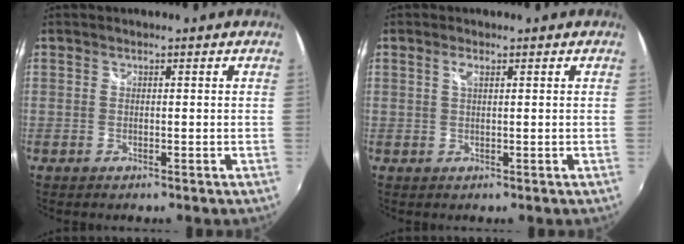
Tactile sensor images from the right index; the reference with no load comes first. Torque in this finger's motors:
{"motor_torque": [0.09, -0.02, 0.08, 0.02]}